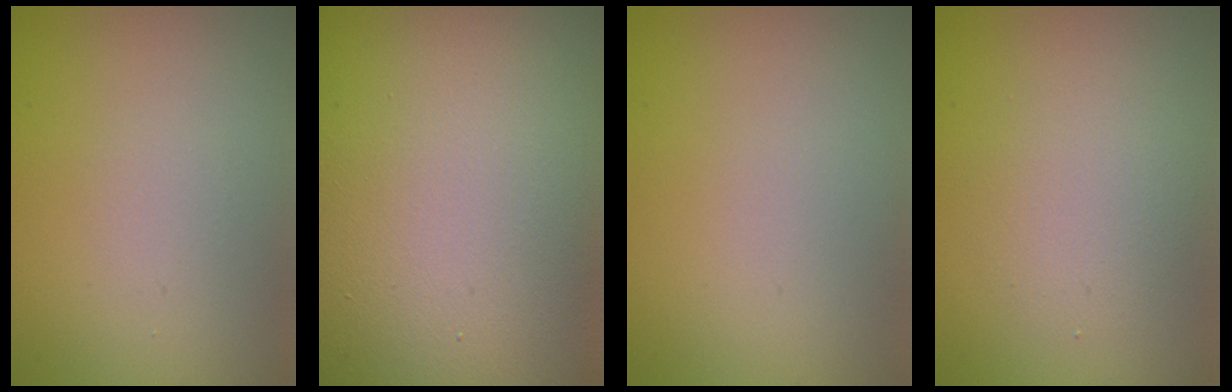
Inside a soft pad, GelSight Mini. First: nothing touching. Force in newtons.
{"total": 26.3, "press": 26.2, "slide": 1.4}
{"total": 0.0}
{"total": 2.6, "press": 2.6, "slide": 0.2}